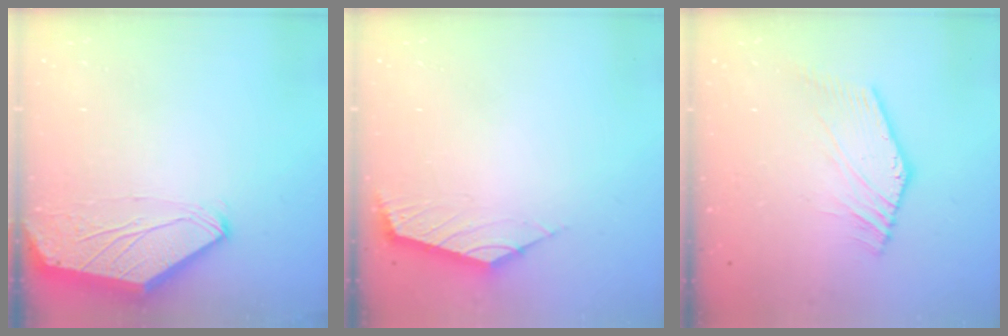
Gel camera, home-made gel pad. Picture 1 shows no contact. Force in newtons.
{"total": 2.6, "press": 2.5, "slide": 0.6}
{"total": 2.7, "press": 2.5, "slide": 1.1}